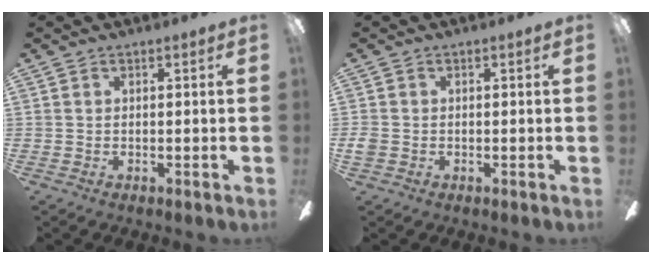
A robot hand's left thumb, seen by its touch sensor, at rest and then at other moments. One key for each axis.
{"total": 1.8, "fx": -0.3, "fy": 1.6, "fz": 0.8, "tx": -0.013, "ty": 0.004, "tz": -0.005}